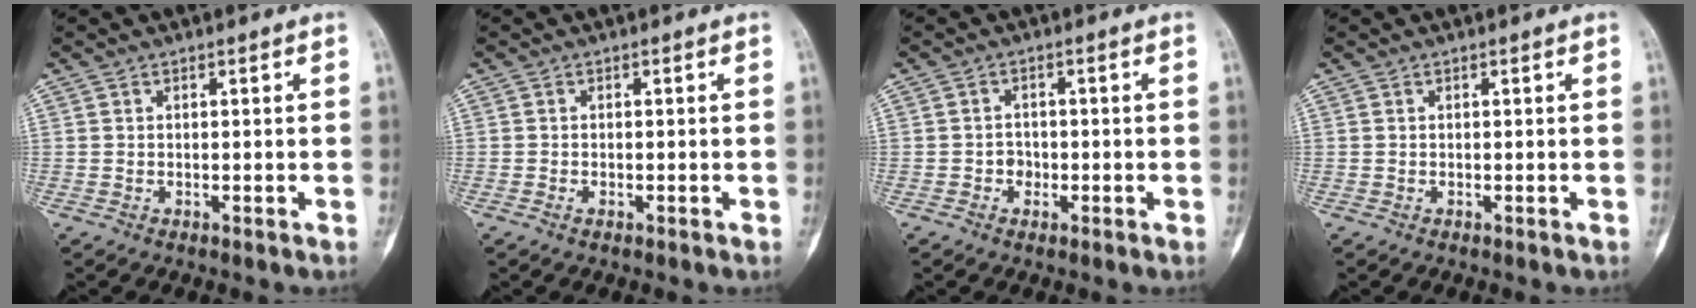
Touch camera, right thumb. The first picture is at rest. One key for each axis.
{"total": 0.8, "fx": -0.4, "fy": 0.5, "fz": 0.5, "tx": -0.012, "ty": 0.001, "tz": -0.006}
{"total": 2.2, "fx": -0.7, "fy": 1.9, "fz": 0.7, "tx": 0.002, "ty": 0.010, "tz": -0.013}
{"total": 0.0}